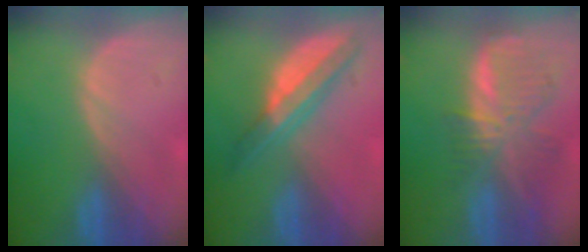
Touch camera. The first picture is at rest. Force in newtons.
{"total": 6.6, "press": 5.8, "slide": 3.2}
{"total": 8.8, "press": 7.7, "slide": 4.4}